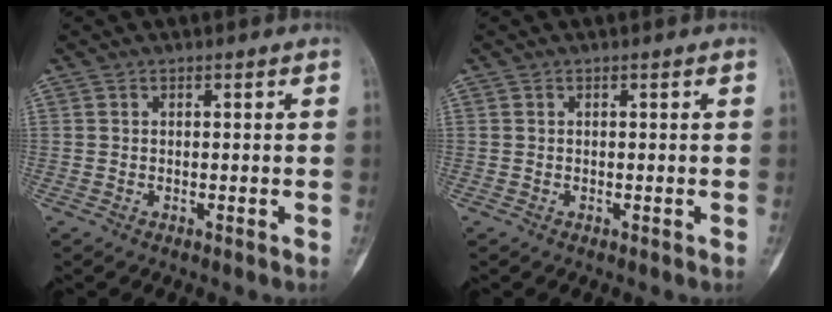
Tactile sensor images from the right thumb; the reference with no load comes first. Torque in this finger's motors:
{"motor_torque": [0.01, -0.01, 0.03, 0.03, 0.01]}